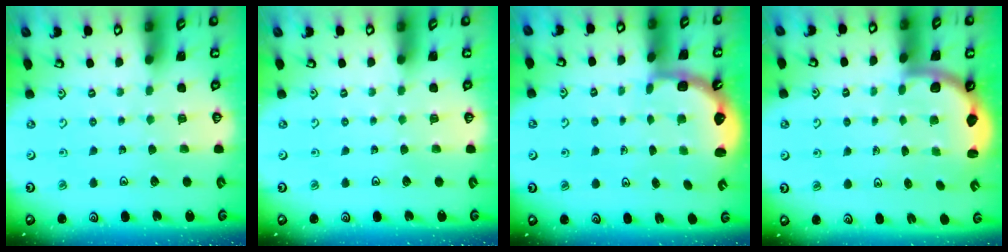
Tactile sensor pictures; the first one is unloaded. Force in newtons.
{"total": 0.0}
{"total": 2.6, "press": 2.2, "slide": 1.4}
{"total": 2.6, "press": 2.5, "slide": 0.6}